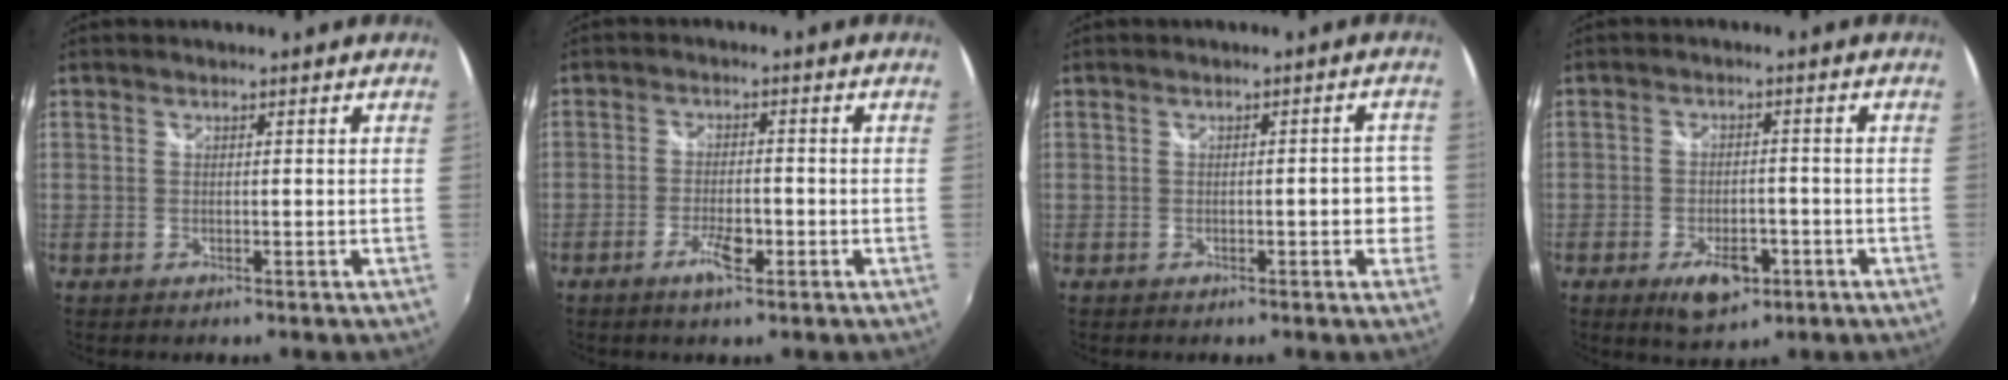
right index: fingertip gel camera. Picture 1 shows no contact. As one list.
[{"total": 4.4, "force": [-2.2, 1.2, 3.6], "torque": [-0.078, -0.004, -0.042]}, {"total": 3.8, "force": [-0.7, 1.6, 3.4], "torque": [-0.039, 0.005, -0.006]}, {"total": 7.6, "force": [-3.8, 3.9, 5.3], "torque": [-0.102, -0.006, -0.054]}]